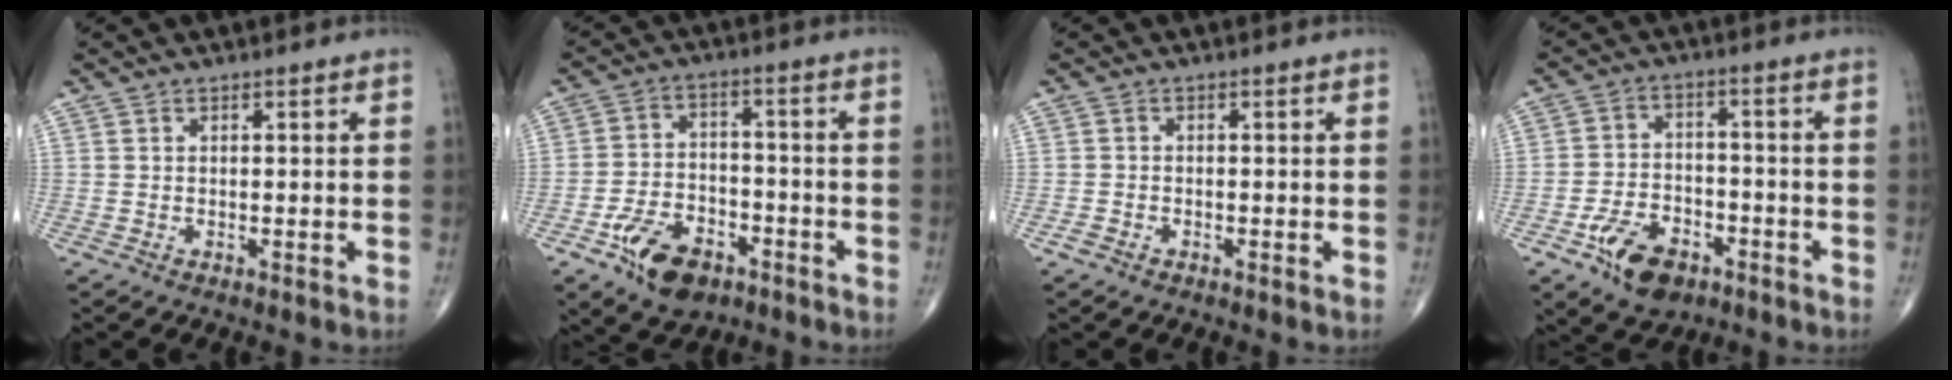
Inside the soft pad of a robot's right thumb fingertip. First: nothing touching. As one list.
[{"total": 11.2, "force": [-6.1, 6.7, 6.5], "torque": [-0.093, 0.030, -0.101]}, {"total": 1.5, "force": [-0.9, 0.9, 0.7], "torque": [-0.017, 0.003, -0.017]}, {"total": 10.1, "force": [-5.4, 6.2, 5.9], "torque": [-0.084, 0.026, -0.088]}]